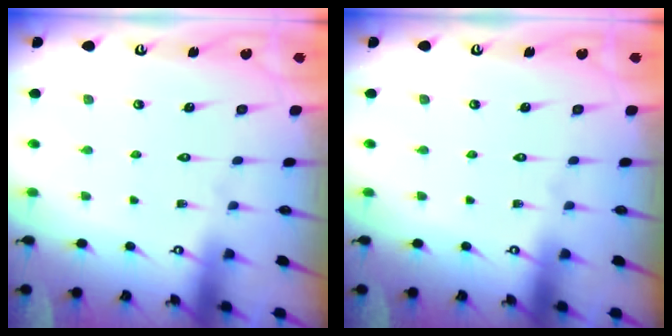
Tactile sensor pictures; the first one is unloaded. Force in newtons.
{"total": 0.0}